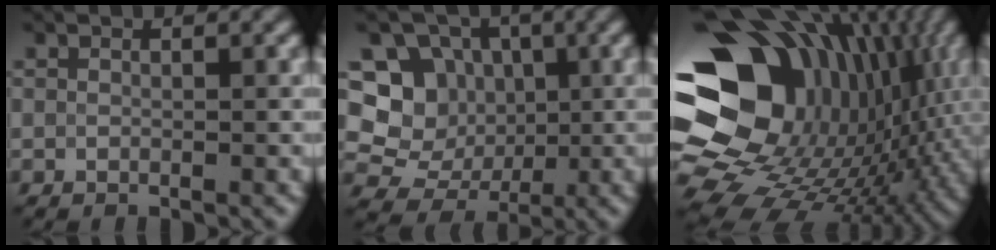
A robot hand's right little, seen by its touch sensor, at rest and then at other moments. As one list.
[{"total": 8.8, "force": [0.8, 8.3, 2.8], "torque": [-0.048, 0.024, -0.005]}, {"total": 20.6, "force": [1.0, 16.2, 12.8], "torque": [-0.238, -0.016, 0.001]}]